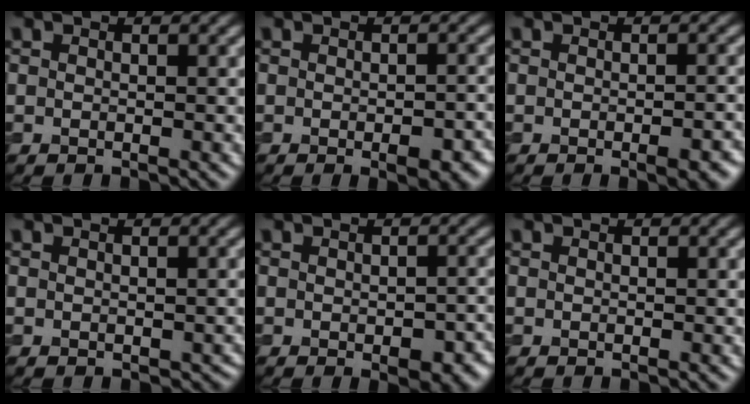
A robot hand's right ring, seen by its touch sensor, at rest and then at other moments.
{"total": 3.6, "force": [-1.4, 1.3, 3.0], "torque": [-0.040, -0.007, -0.014]}
{"total": 2.9, "force": [-1.3, 0.7, 2.5], "torque": [-0.032, -0.005, -0.014]}
{"total": 0.7, "force": [-0.2, 0.6, 0.4], "torque": [-0.008, -0.007, 0.000]}
{"total": 4.0, "force": [-1.3, 1.9, 3.2], "torque": [-0.038, -0.010, -0.012]}
{"total": 0.0}